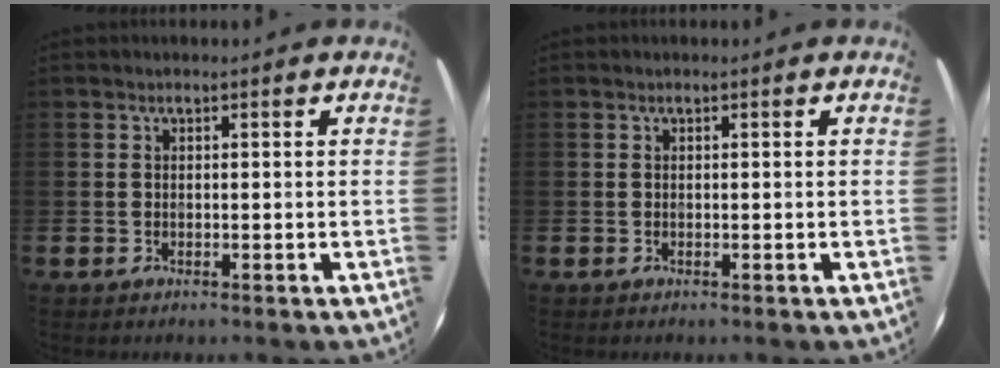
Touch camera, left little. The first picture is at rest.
{"total": 0.0}